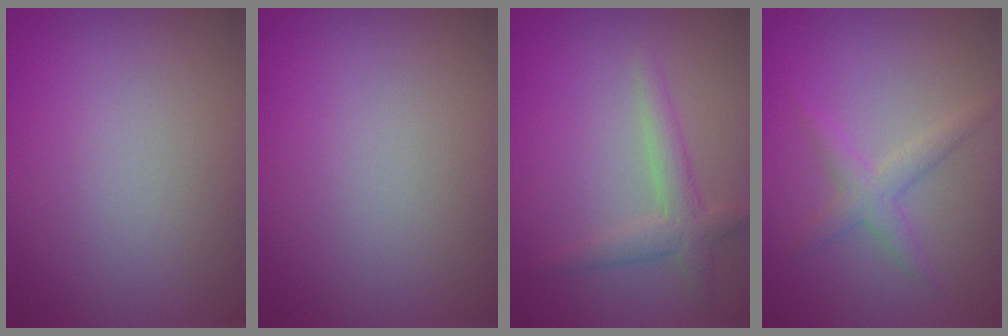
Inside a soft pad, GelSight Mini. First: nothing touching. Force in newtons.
{"total": 0.0}
{"total": 2.7, "press": 2.7, "slide": 0.1}
{"total": 2.2, "press": 2.2, "slide": 0.1}